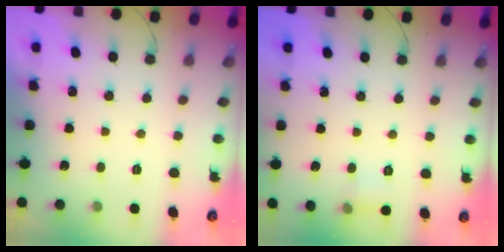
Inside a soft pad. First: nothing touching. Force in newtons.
{"total": 5.5, "press": 5.1, "slide": 2.0}